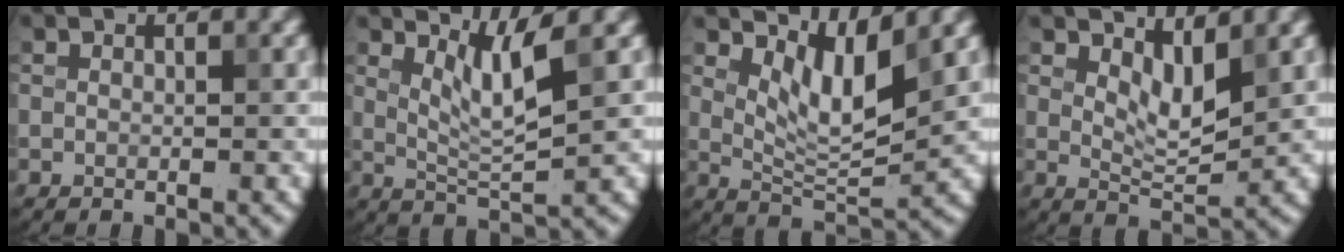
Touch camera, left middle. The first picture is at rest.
{"total": 3.2, "force": [1.6, 0.2, 2.7], "torque": [-0.060, -0.009, 0.041]}
{"total": 4.1, "force": [2.2, 1.3, 3.2], "torque": [-0.067, -0.013, 0.045]}
{"total": 2.8, "force": [1.5, 1.0, 2.1], "torque": [-0.041, -0.007, 0.032]}